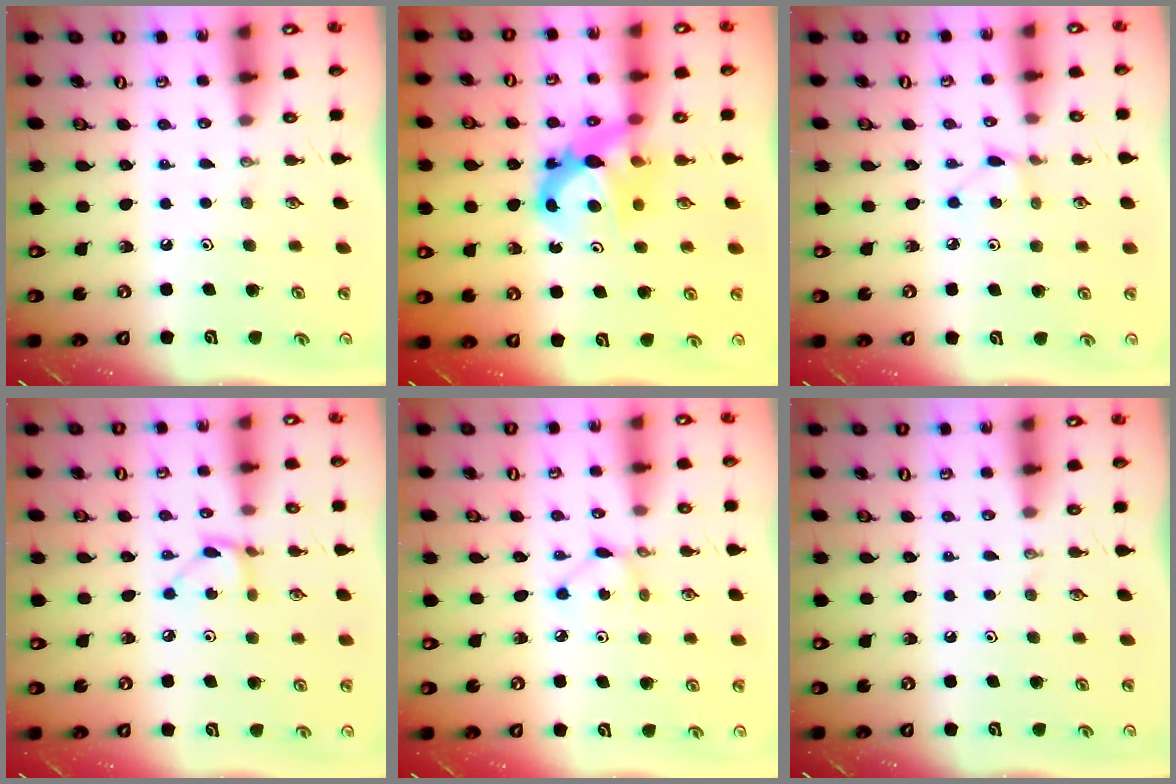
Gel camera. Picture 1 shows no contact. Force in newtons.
{"total": 7.5, "press": 7.5, "slide": 0.4}
{"total": 3.0, "press": 3.0, "slide": 0.4}
{"total": 4.4, "press": 4.4, "slide": 0.1}
{"total": 2.8, "press": 2.8, "slide": 0.1}
{"total": 0.0}